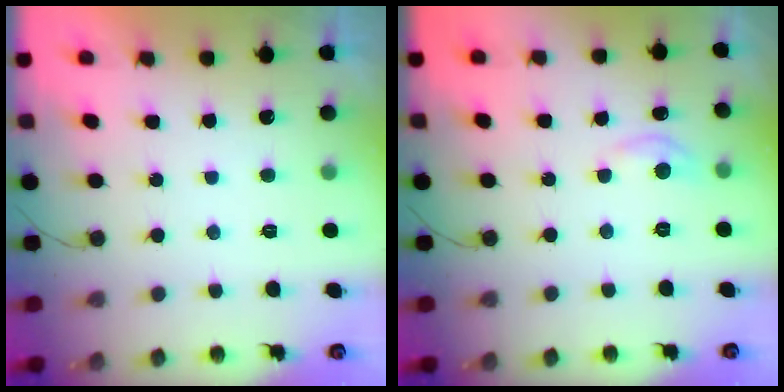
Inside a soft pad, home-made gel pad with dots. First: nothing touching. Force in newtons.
{"total": 5.1, "press": 5.1, "slide": 0.7}